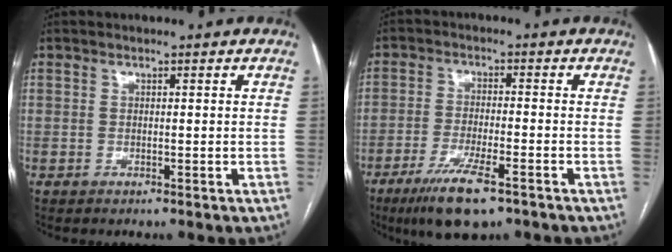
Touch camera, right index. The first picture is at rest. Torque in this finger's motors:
{"motor_torque": [0.94, -0.69, 0.23, 0.08]}